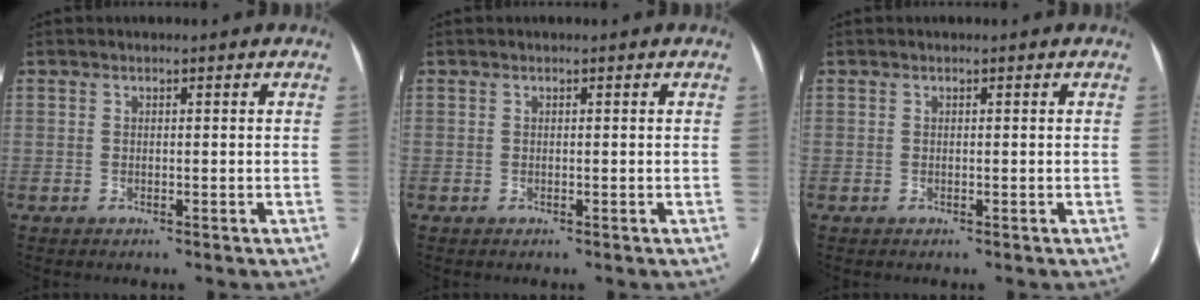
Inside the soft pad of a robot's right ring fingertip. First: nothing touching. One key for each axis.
{"total": 0.0}
{"total": 0.0}